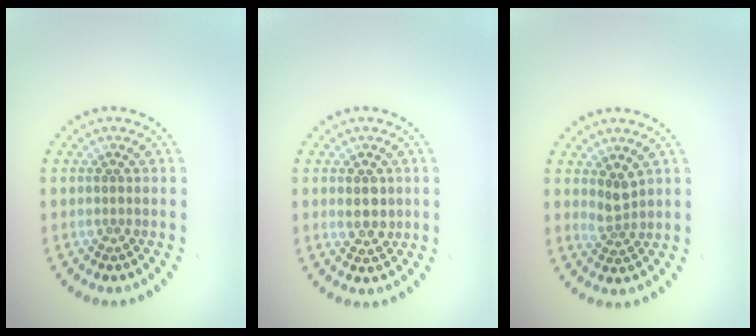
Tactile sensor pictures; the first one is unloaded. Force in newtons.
{"total": 2.1, "press": 2.0, "slide": 0.6}
{"total": 1.9, "press": 1.3, "slide": 1.3}